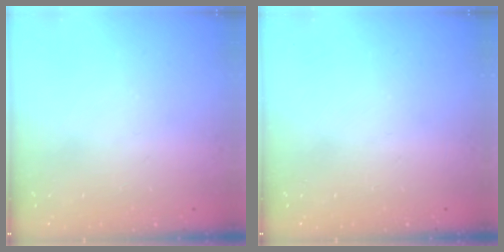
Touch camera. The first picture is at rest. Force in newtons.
{"total": 0.0}